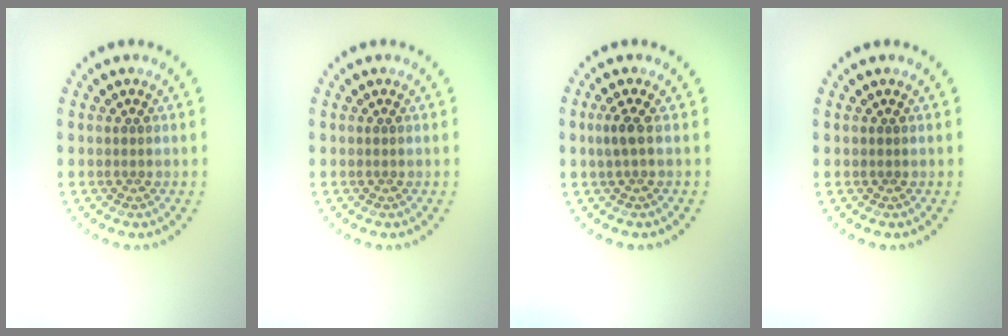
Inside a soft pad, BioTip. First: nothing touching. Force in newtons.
{"total": 0.0}
{"total": 1.2, "press": 1.1, "slide": 0.5}
{"total": 0.0}